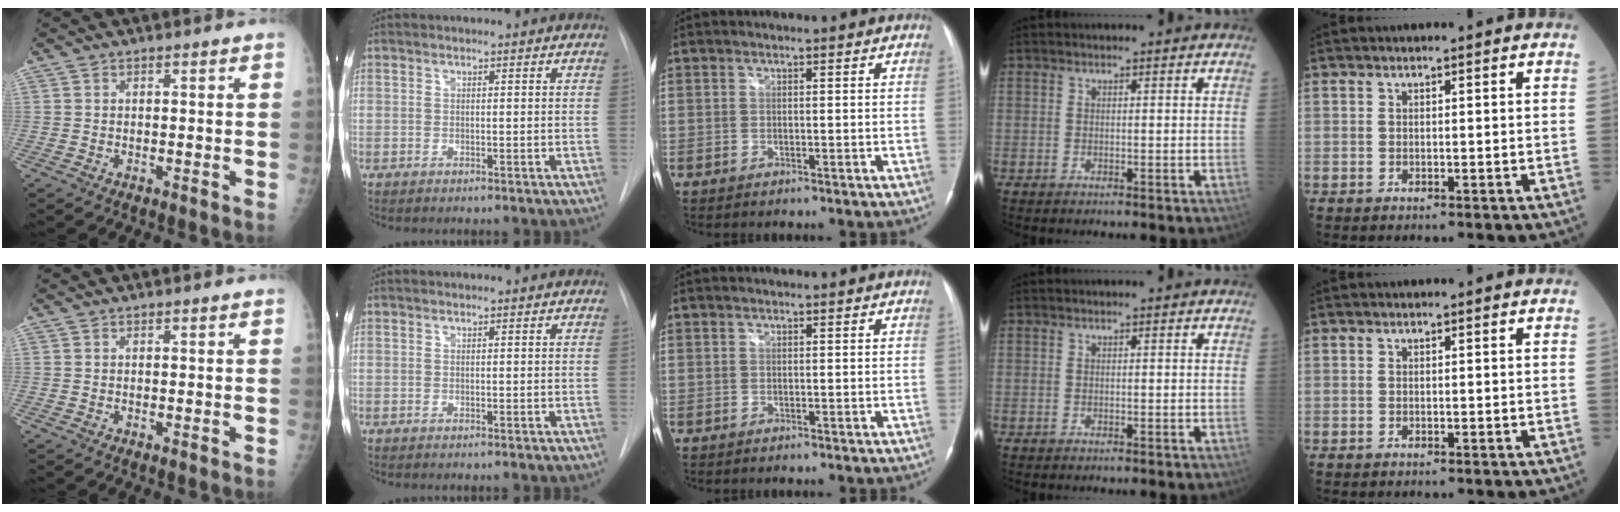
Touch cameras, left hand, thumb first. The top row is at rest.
{}